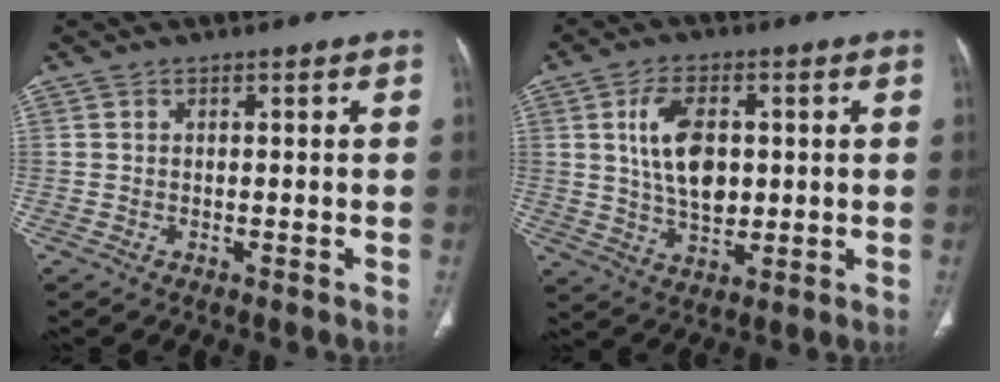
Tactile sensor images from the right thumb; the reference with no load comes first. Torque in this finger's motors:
{"motor_torque": [0.77, 4.25, 1.09, 0.12, 0.30]}